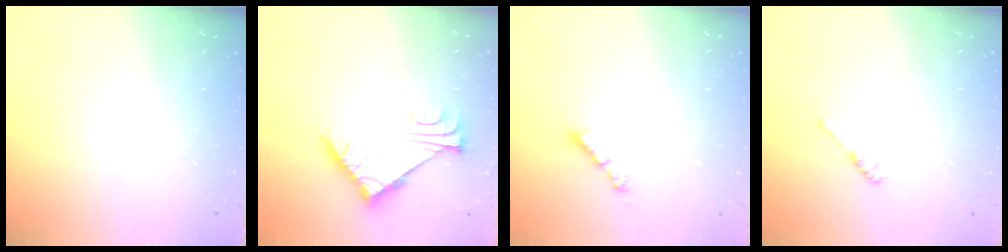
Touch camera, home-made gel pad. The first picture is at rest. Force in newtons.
{"total": 6.0, "press": 6.0, "slide": 0.2}
{"total": 2.6, "press": 2.6, "slide": 0.1}
{"total": 2.7, "press": 2.7, "slide": 0.4}